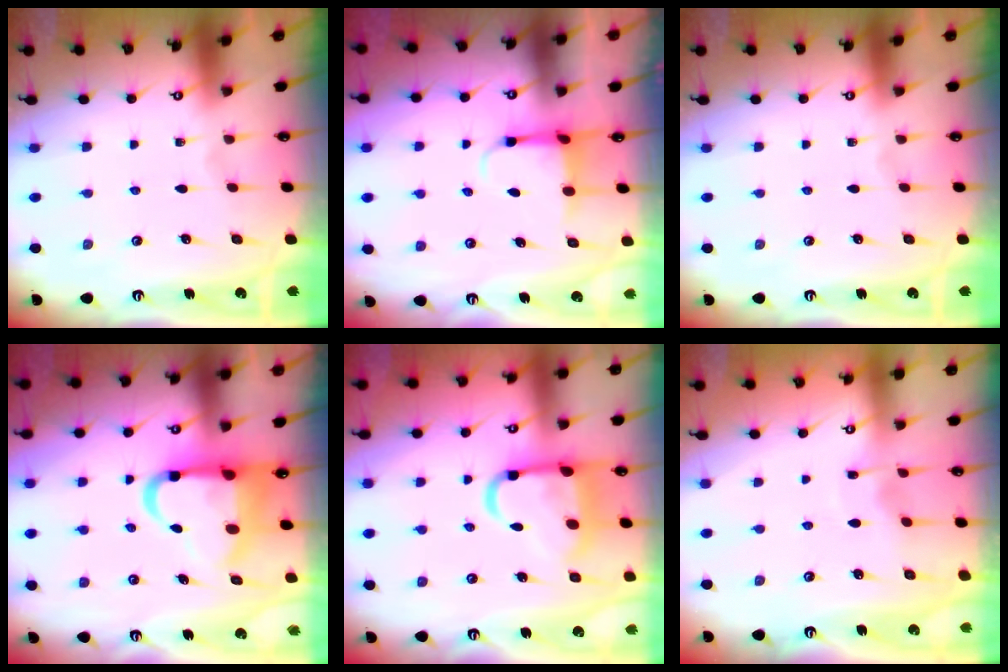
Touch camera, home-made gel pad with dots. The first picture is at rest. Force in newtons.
{"total": 3.9, "press": 3.7, "slide": 1.2}
{"total": 0.0}
{"total": 12.0, "press": 11.8, "slide": 2.2}
{"total": 13.2, "press": 13.1, "slide": 1.5}
{"total": 2.8, "press": 2.8, "slide": 0.4}